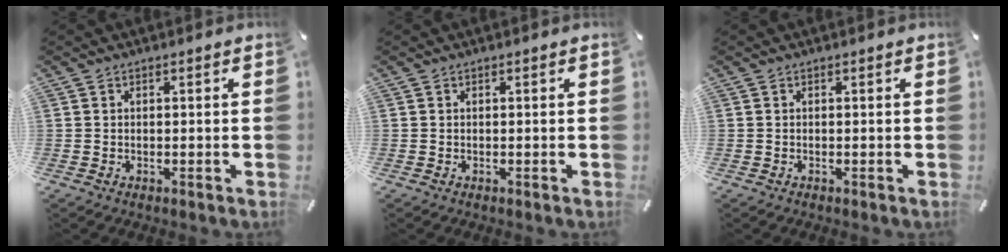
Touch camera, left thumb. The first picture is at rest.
{"total": 0.0}
{"total": 0.0}